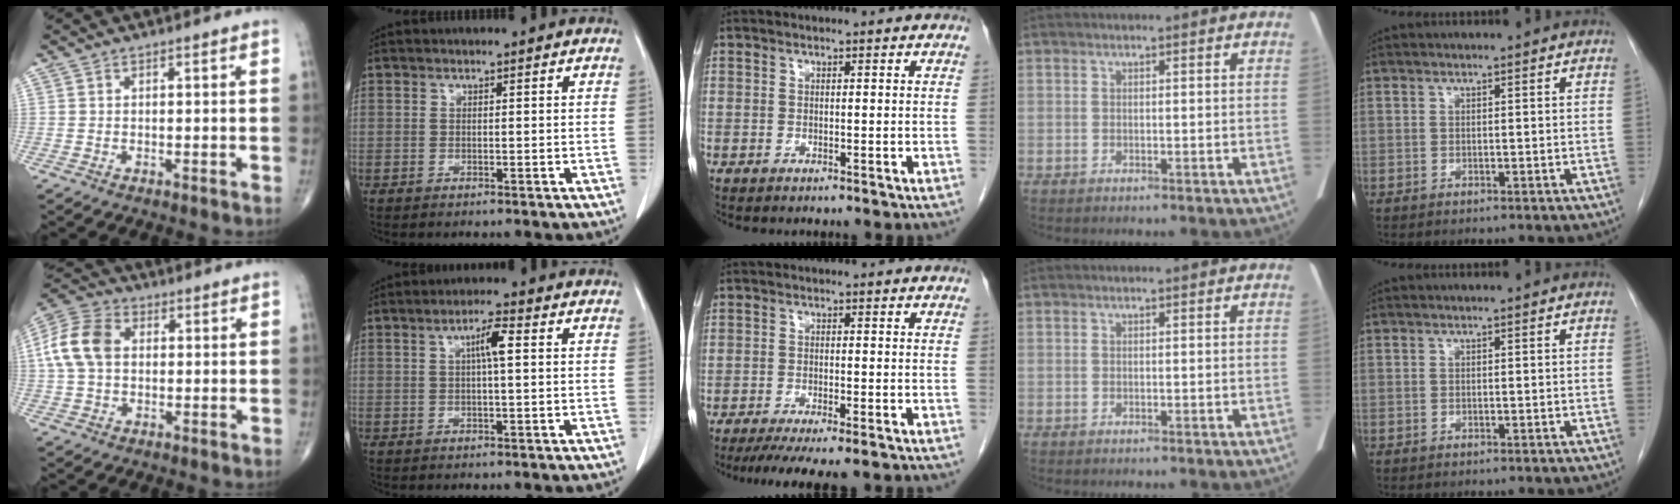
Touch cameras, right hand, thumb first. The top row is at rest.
{"thumb": {"total": 10.3, "force": [1.1, 7.2, 7.2], "torque": [-0.147, 0.026, 0.015]}, "index": {"total": 3.7, "force": [0.8, 0.3, 3.6], "torque": [-0.062, 0.007, 0.011]}, "middle": {"total": 9.5, "force": [-7.9, 0.9, 5.3], "torque": [-0.068, -0.015, -0.117]}}